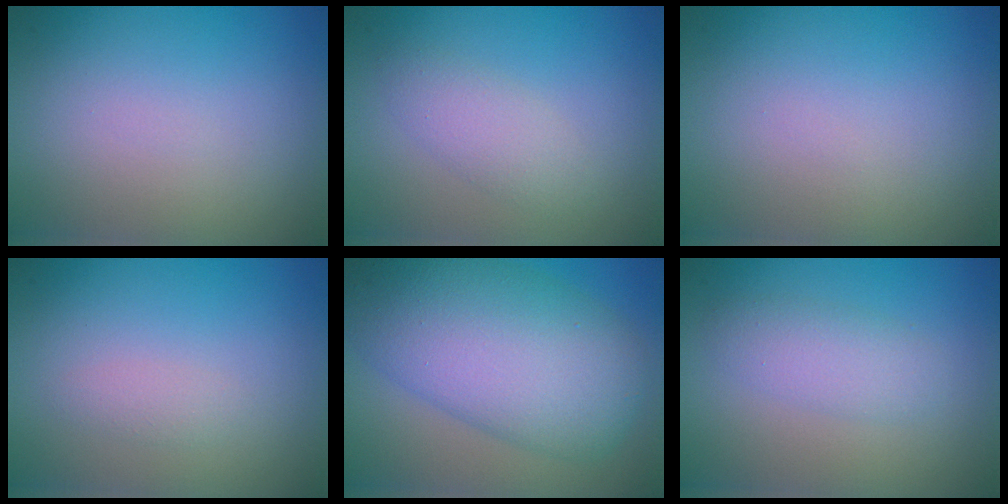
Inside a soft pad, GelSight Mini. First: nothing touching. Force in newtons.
{"total": 2.2, "press": 2.2, "slide": 0.0}
{"total": 0.0}
{"total": 1.0, "press": 1.0, "slide": 0.0}
{"total": 11.2, "press": 11.2, "slide": 0.3}
{"total": 2.3, "press": 2.3, "slide": 0.1}